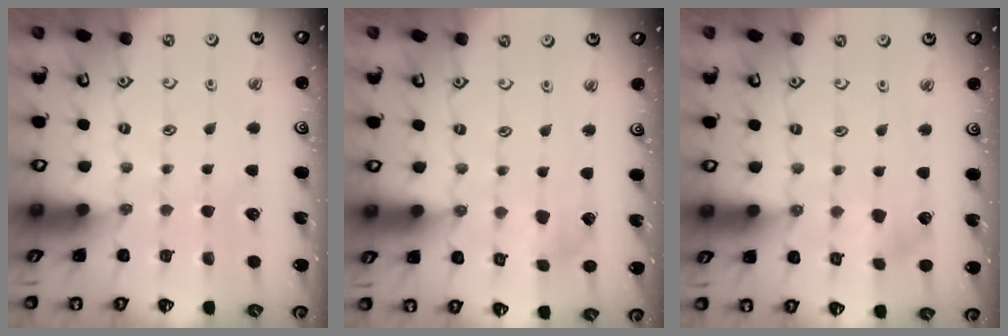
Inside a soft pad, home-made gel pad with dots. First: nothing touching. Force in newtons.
{"total": 2.8, "press": 2.8, "slide": 0.3}
{"total": 3.4, "press": 3.4, "slide": 0.4}